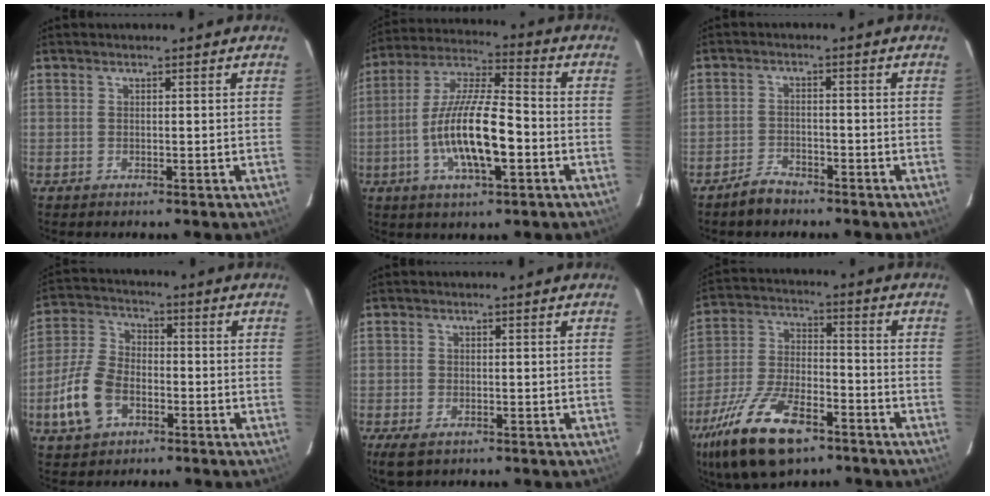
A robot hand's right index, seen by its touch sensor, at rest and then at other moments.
{"total": 15.3, "force": [-4.3, 4.1, 14.1], "torque": [-0.275, -0.002, -0.080]}
{"total": 3.9, "force": [-3.3, 1.9, 0.9], "torque": [-0.031, 0.009, -0.056]}
{"total": 10.8, "force": [-4.4, 6.9, 7.0], "torque": [-0.168, 0.010, -0.081]}
{"total": 3.6, "force": [-2.1, 2.0, 2.1], "torque": [-0.047, -0.012, -0.037]}
{"total": 19.3, "force": [-12.1, 8.2, 12.6], "torque": [-0.266, -0.027, -0.216]}